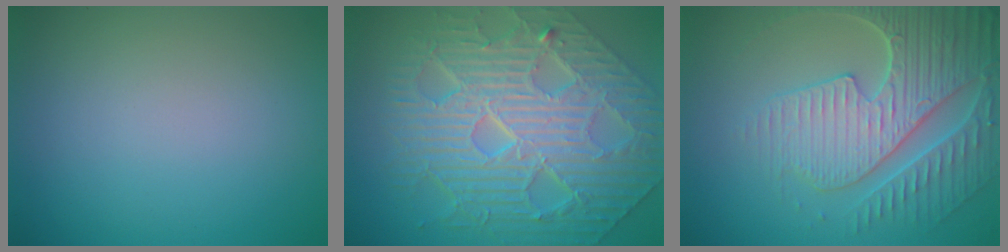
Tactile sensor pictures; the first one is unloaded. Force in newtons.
{"total": 10.8, "press": 7.4, "slide": 7.9}
{"total": 7.0, "press": 5.7, "slide": 4.2}